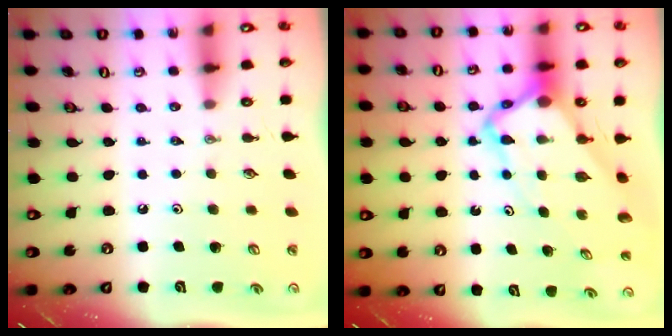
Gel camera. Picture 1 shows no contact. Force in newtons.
{"total": 7.6, "press": 7.6, "slide": 0.5}